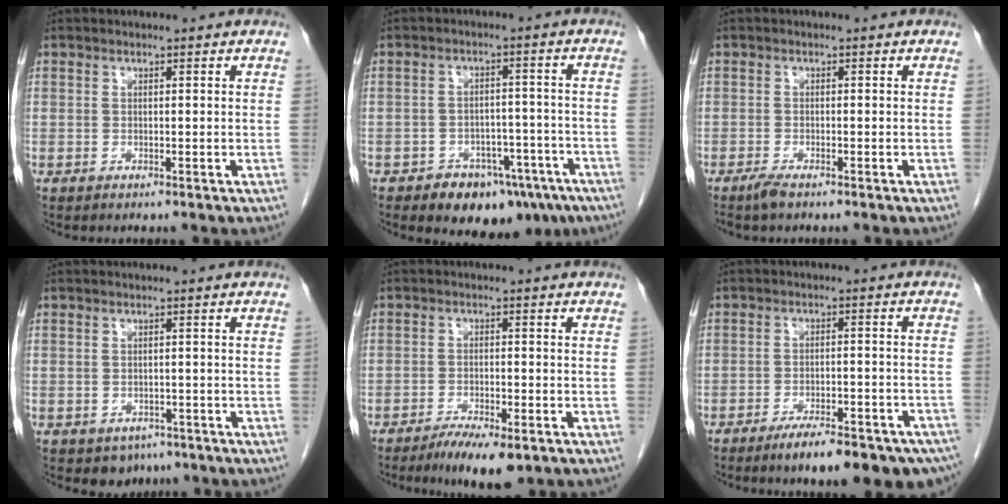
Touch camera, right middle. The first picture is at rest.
{"total": 10.8, "force": [-7.5, 5.9, 5.1], "torque": [-0.037, 0.025, -0.101]}
{"total": 1.6, "force": [-1.3, 0.1, 0.9], "torque": [-0.029, -0.005, -0.026]}
{"total": 2.9, "force": [-1.8, 2.1, 0.9], "torque": [-0.011, 0.003, -0.018]}
{"total": 6.5, "force": [-4.4, 1.5, 4.5], "torque": [-0.073, -0.011, -0.067]}
{"total": 14.6, "force": [-11.2, 3.4, 8.6], "torque": [-0.069, 0.016, -0.151]}